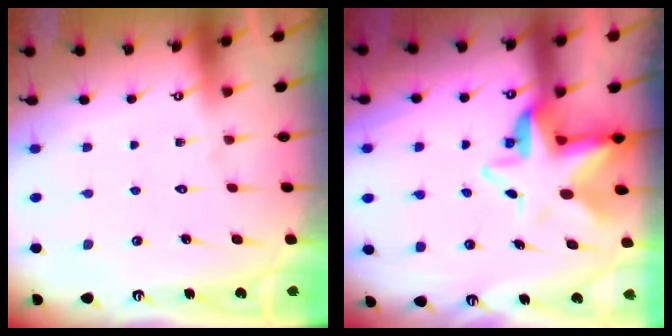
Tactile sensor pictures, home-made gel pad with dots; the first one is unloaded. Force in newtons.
{"total": 8.4, "press": 8.2, "slide": 2.0}